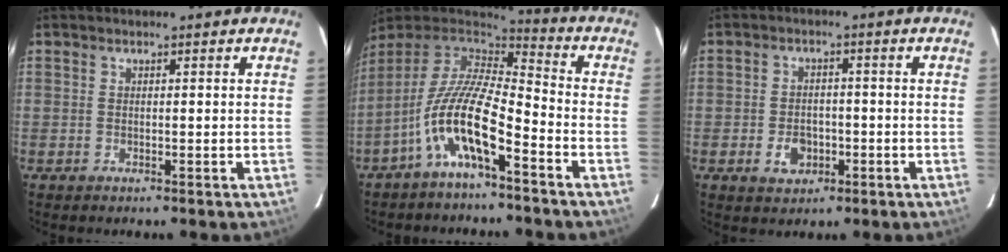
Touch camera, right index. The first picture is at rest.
{"total": 14.0, "force": [-7.0, 3.8, 11.5], "torque": [-0.227, -0.003, -0.136]}
{"total": 4.8, "force": [-2.0, 3.6, 2.5], "torque": [-0.053, 0.007, -0.026]}